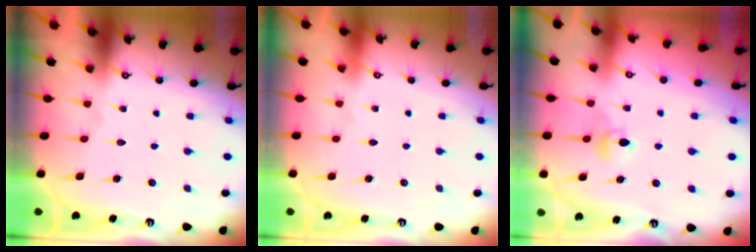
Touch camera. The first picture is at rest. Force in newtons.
{"total": 0.0}
{"total": 5.0, "press": 5.0, "slide": 0.6}